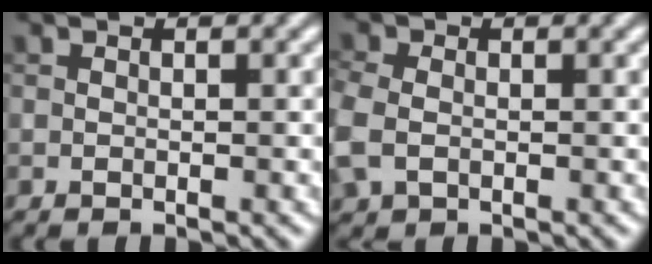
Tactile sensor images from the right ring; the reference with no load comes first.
{"total": 3.5, "force": [-0.6, 2.8, 2.1], "torque": [-0.068, -0.002, -0.017]}